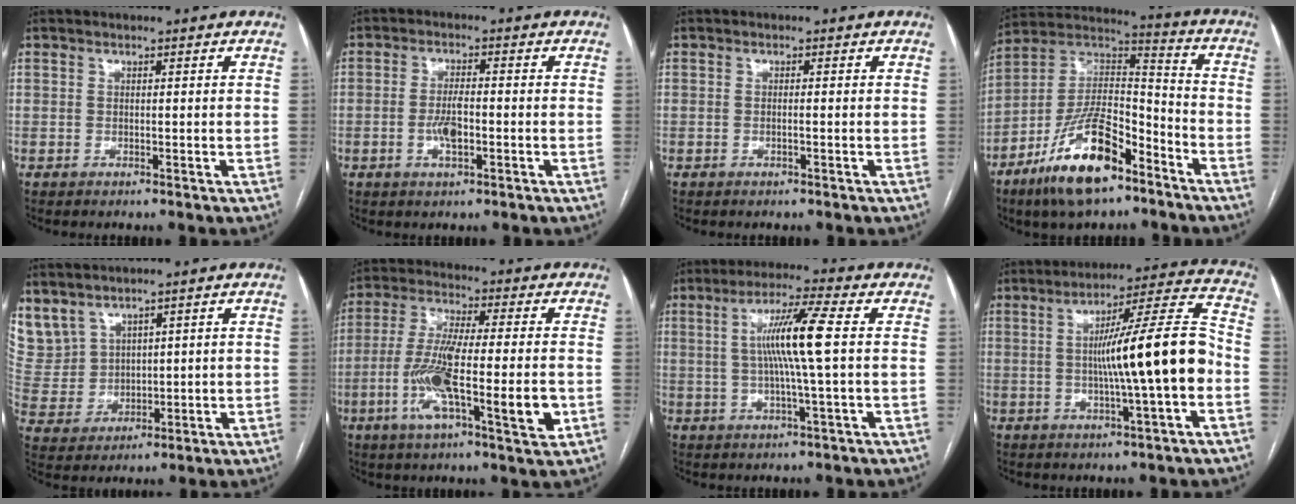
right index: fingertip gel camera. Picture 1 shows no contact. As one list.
[{"total": 4.2, "force": [-1.1, 1.2, 3.8], "torque": [-0.079, 0.000, -0.018]}, {"total": 0.5, "force": [-0.2, 0.0, 0.5], "torque": [-0.010, 0.000, -0.002]}, {"total": 17.5, "force": [-10.6, 6.1, 12.5], "torque": [-0.240, 0.011, -0.188]}, {"total": 9.8, "force": [7.0, 6.4, 2.4], "torque": [-0.078, 0.020, 0.170]}, {"total": 15.4, "force": [-4.0, 2.1, 14.8], "torque": [-0.270, -0.012, -0.068]}, {"total": 9.3, "force": [0.9, -0.8, 9.2], "torque": [-0.172, 0.004, 0.016]}, {"total": 14.4, "force": [-1.9, -0.2, 14.3], "torque": [-0.221, 0.016, -0.033]}]